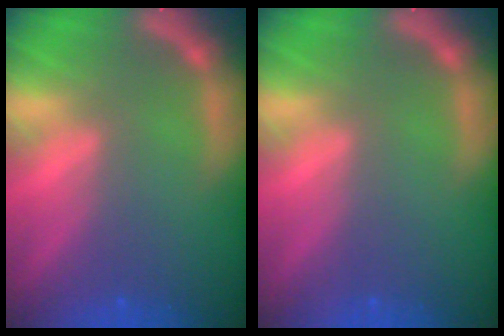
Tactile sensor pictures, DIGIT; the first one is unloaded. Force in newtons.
{"total": 0.0}